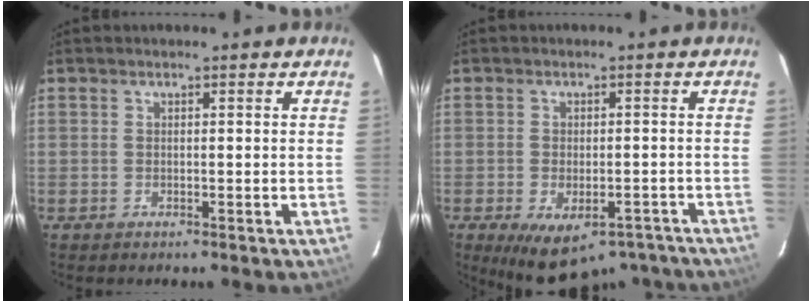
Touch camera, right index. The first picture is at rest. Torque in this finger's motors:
{"motor_torque": [1.35, -0.79, 0.43, 0.10]}